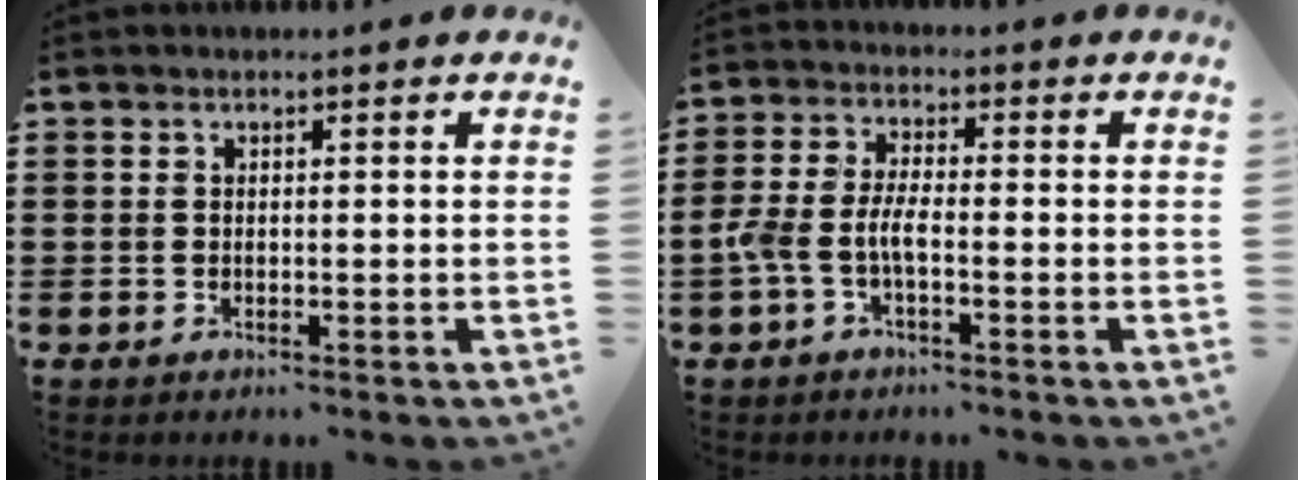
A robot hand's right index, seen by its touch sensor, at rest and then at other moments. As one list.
[{"total": 4.4, "force": [-1.8, 1.6, 3.7], "torque": [-0.092, -0.005, -0.039]}]